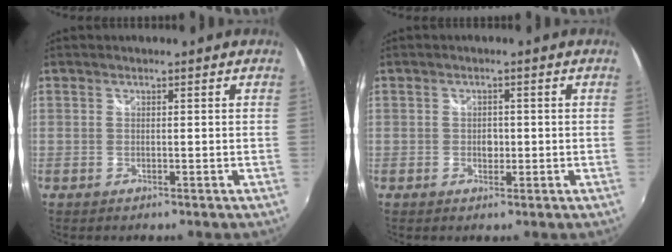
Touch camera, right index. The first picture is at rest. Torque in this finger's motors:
{"motor_torque": [0.13, 0.10, 0.10, 0.00]}